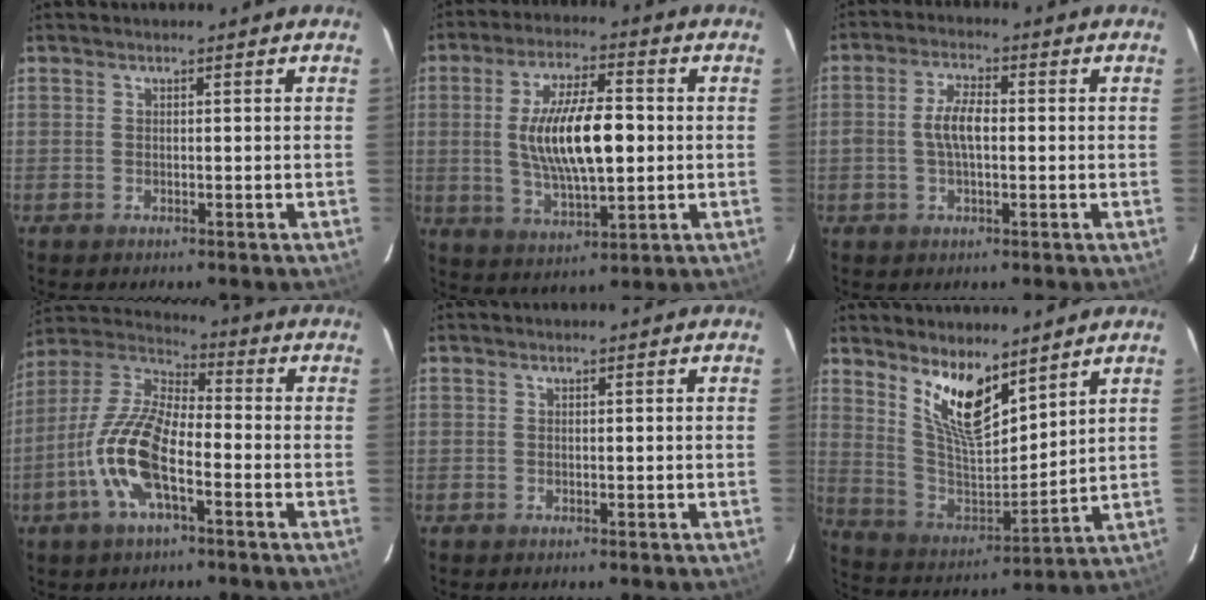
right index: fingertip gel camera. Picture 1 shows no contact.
{"total": 14.5, "force": [0.3, 5.2, 13.6], "torque": [-0.250, 0.000, 0.012]}
{"total": 5.4, "force": [-0.2, 2.4, 4.9], "torque": [-0.097, 0.010, -0.004]}
{"total": 14.2, "force": [-5.1, 5.1, 12.2], "torque": [-0.260, 0.000, -0.106]}
{"total": 0.0}
{"total": 12.7, "force": [8.6, 4.3, 8.3], "torque": [-0.157, -0.011, 0.173]}